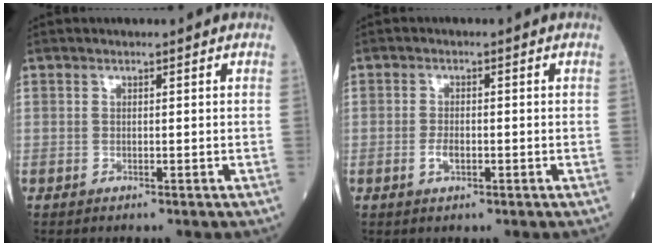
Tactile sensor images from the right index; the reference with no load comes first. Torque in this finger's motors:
{"motor_torque": [0.30, 0.04, 0.16, 0.04]}